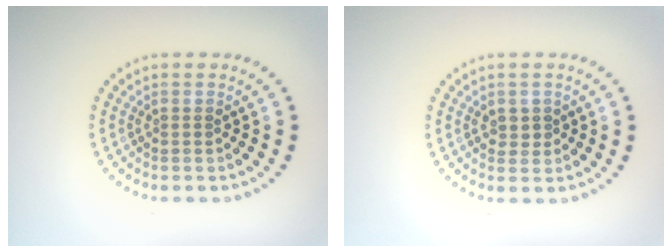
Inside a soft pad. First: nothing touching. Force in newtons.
{"total": 0.9, "press": 0.9, "slide": 0.2}